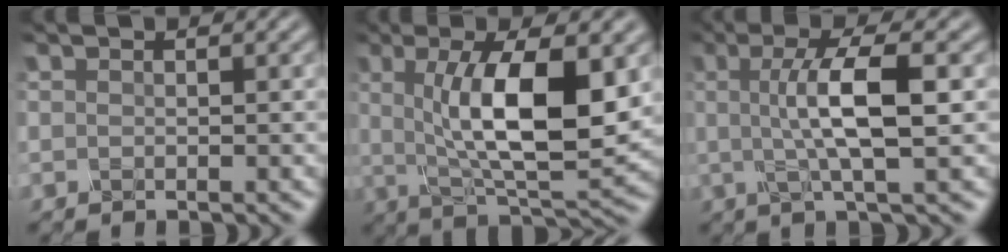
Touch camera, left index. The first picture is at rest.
{"total": 9.8, "force": [1.2, 3.0, 9.2], "torque": [-0.144, -0.011, 0.024]}
{"total": 6.2, "force": [0.4, 1.4, 6.0], "torque": [-0.107, 0.004, 0.005]}